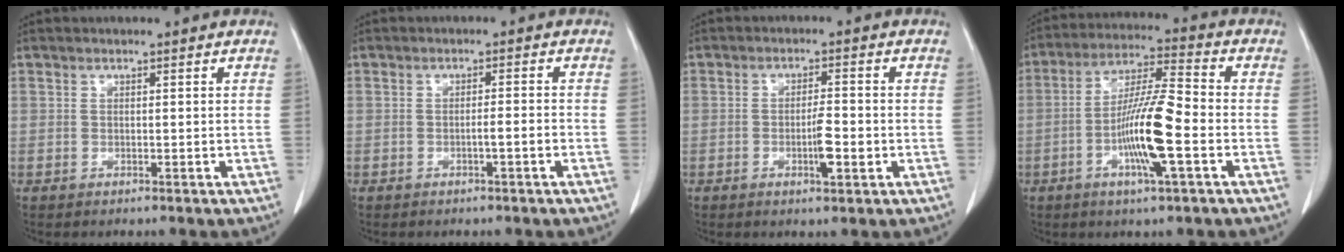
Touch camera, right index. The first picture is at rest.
{"total": 1.9, "force": [-0.8, -0.1, 1.7], "torque": [-0.028, 0.000, -0.016]}
{"total": 4.4, "force": [-1.2, 0.7, 4.1], "torque": [-0.069, -0.001, -0.019]}
{"total": 11.9, "force": [-3.4, 0.7, 11.4], "torque": [-0.215, -0.002, -0.067]}